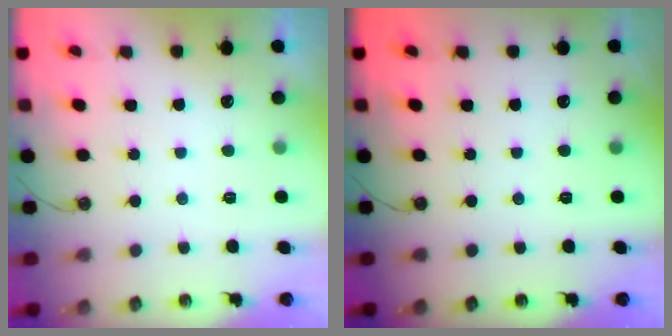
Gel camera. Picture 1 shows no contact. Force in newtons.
{"total": 0.0}